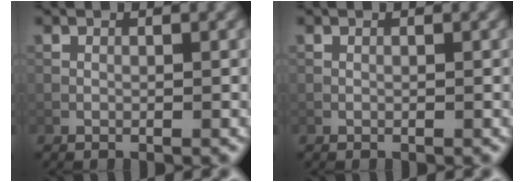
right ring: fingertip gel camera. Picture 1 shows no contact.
{"total": 0.0}